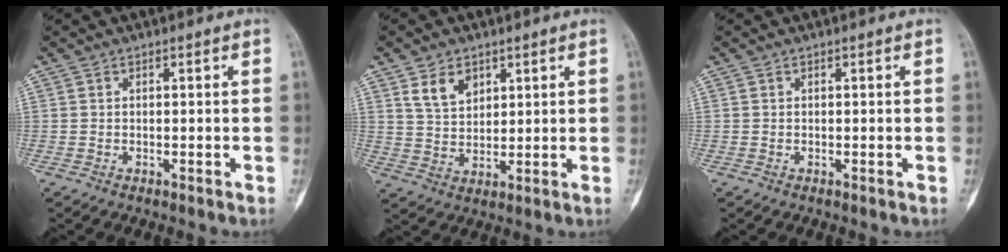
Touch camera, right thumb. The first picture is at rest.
{"total": 5.5, "force": [3.5, 4.1, 1.3], "torque": [-0.010, -0.017, 0.070]}
{"total": 0.0}